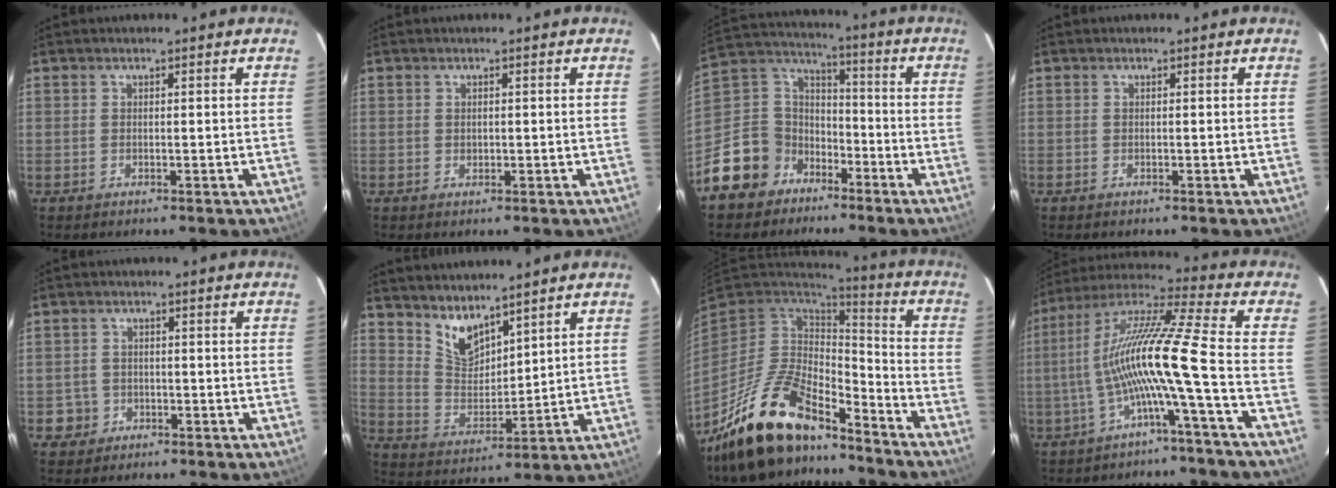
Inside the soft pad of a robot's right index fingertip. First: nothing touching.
{"total": 0.7, "force": [0.1, 0.6, 0.2], "torque": [0.000, 0.001, 0.002]}
{"total": 12.9, "force": [-8.1, 9.9, 2.1], "torque": [-0.073, 0.054, -0.142]}
{"total": 0.0}
{"total": 3.7, "force": [-1.2, 3.5, 0.0], "torque": [-0.007, 0.017, -0.016]}
{"total": 8.4, "force": [6.7, 3.3, 3.6], "torque": [-0.063, -0.003, 0.138]}
{"total": 19.3, "force": [-14.3, 7.1, 10.8], "torque": [-0.225, -0.024, -0.251]}
{"total": 13.4, "force": [-4.0, -1.7, 12.7], "torque": [-0.229, 0.002, -0.076]}